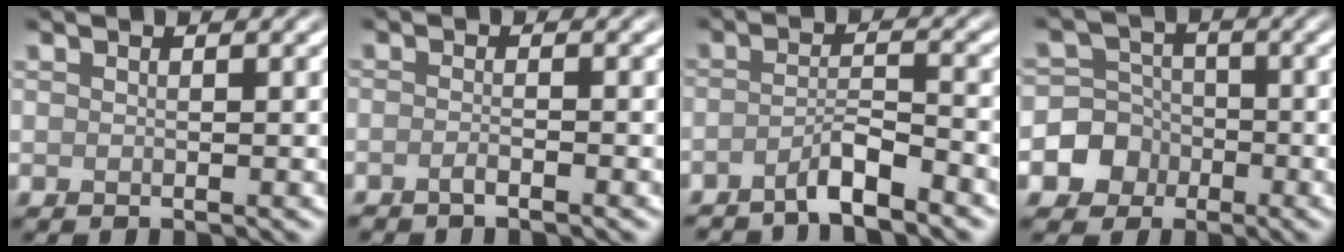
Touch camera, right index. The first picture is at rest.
{"total": 1.1, "force": [-1.0, 0.0, 0.5], "torque": [-0.011, -0.001, -0.020]}
{"total": 3.0, "force": [-2.5, 0.2, 1.5], "torque": [-0.027, 0.006, -0.054]}
{"total": 5.8, "force": [-2.3, 5.3, 0.7], "torque": [0.003, 0.006, -0.068]}